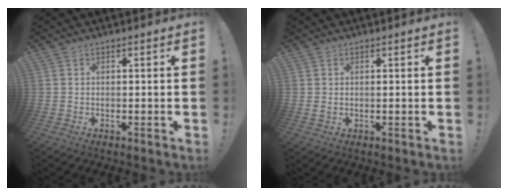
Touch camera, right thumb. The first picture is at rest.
{"total": 0.9, "force": [0.6, 0.3, 0.6], "torque": [-0.011, 0.001, 0.010]}